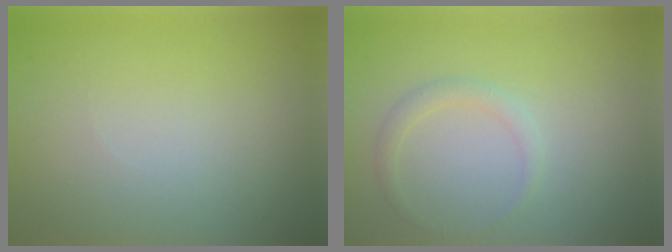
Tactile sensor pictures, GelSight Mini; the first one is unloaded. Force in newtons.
{"total": 1.3, "press": 1.3, "slide": 0.1}